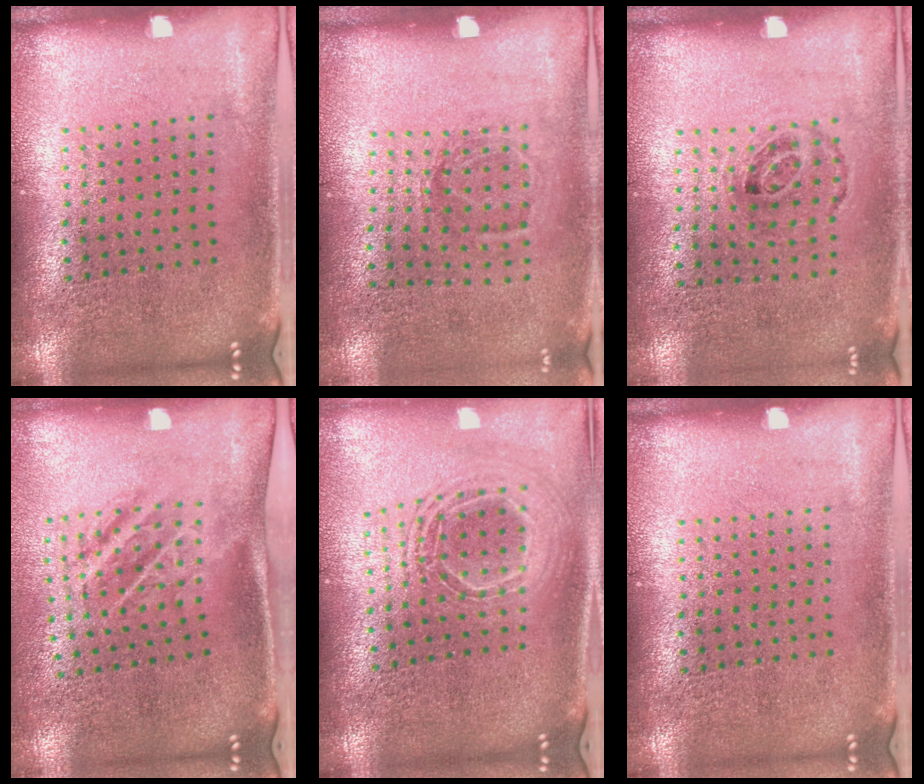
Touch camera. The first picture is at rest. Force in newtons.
{"total": 1.2, "press": 0.8, "slide": 0.8}
{"total": 1.0, "press": 0.6, "slide": 0.8}
{"total": 1.8, "press": 1.2, "slide": 1.3}
{"total": 2.0, "press": 1.6, "slide": 1.2}
{"total": 0.0}